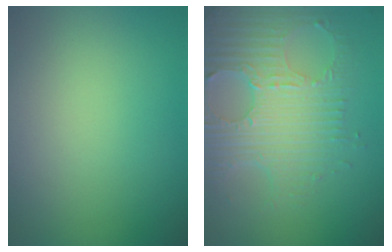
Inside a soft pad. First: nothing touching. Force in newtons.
{"total": 7.5, "press": 5.2, "slide": 5.4}